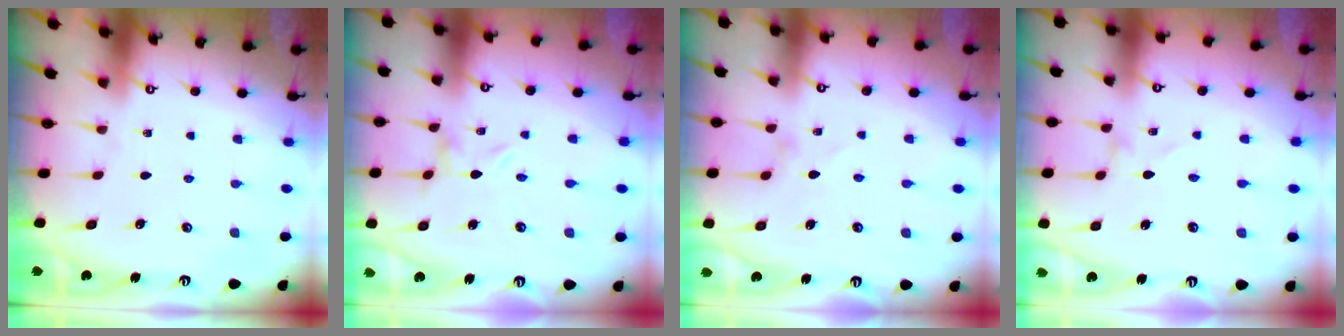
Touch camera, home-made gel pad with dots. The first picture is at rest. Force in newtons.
{"total": 0.0}
{"total": 0.0}
{"total": 0.9, "press": 0.9, "slide": 0.1}